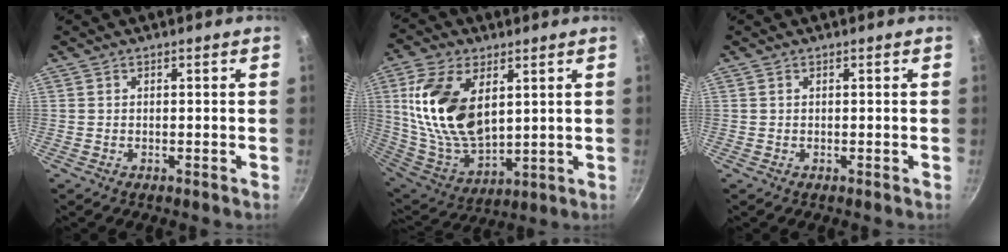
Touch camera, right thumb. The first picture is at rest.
{"total": 19.4, "force": [5.3, 11.2, 14.9], "torque": [-0.274, -0.031, 0.115]}
{"total": 0.0}